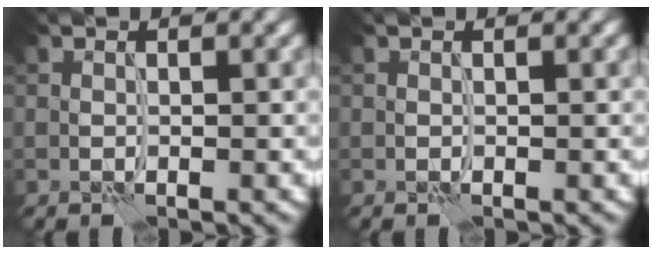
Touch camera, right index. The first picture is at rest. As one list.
[{"total": 0.0}]